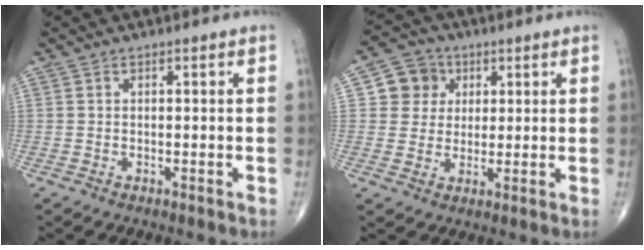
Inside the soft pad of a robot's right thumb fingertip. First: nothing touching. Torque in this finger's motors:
{"motor_torque": [0.76, 1.03, 0.18, 0.07, 0.01]}